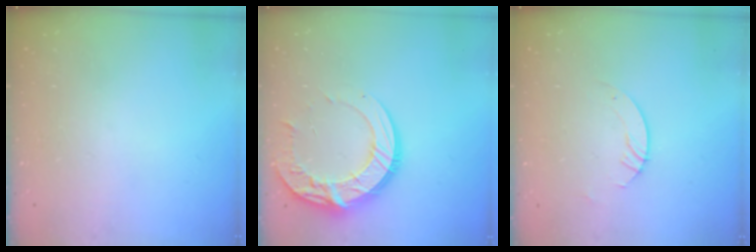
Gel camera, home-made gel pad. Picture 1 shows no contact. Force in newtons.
{"total": 15.2, "press": 15.2, "slide": 1.3}
{"total": 2.1, "press": 2.1, "slide": 0.2}